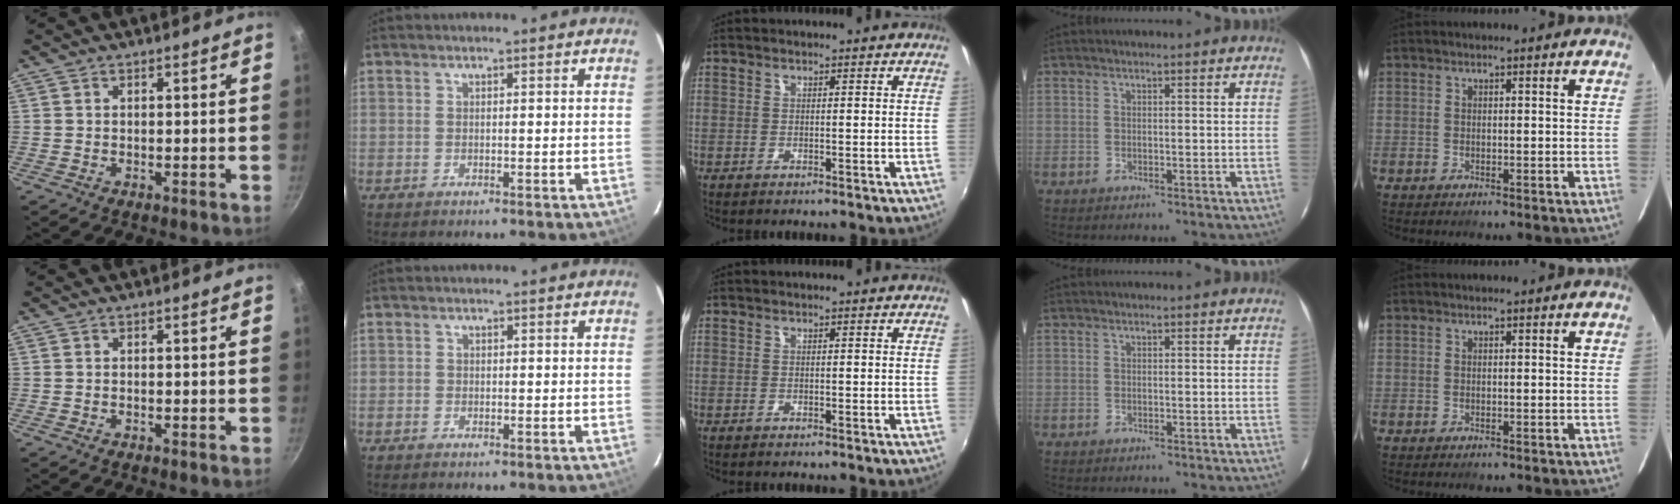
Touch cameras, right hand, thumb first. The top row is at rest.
{"index": {"total": 0.6, "force": [-0.4, 0.5, -0.1], "torque": [0.000, 0.000, -0.008]}}